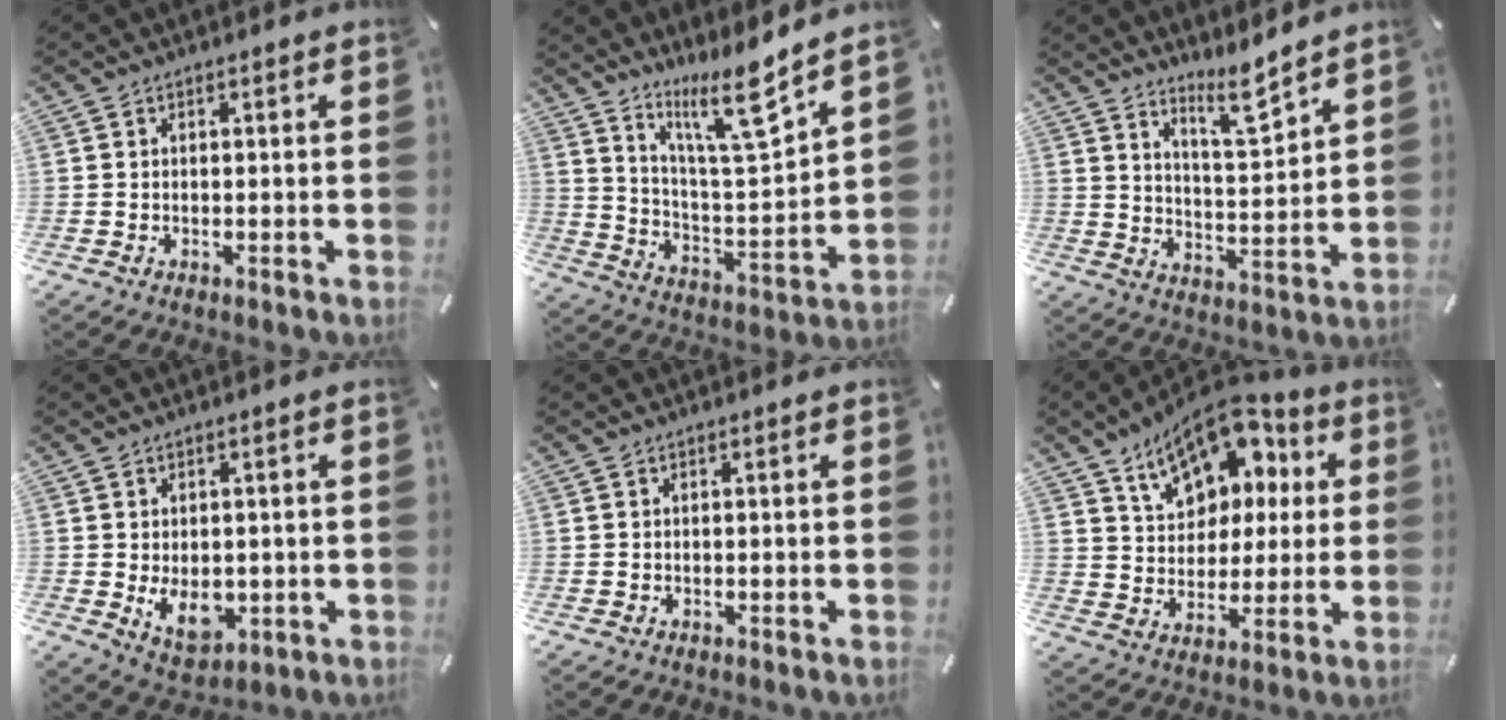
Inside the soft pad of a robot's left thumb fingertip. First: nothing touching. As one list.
[{"total": 14.2, "force": [11.0, 2.4, 8.6], "torque": [-0.160, -0.068, 0.182]}, {"total": 8.8, "force": [7.6, 1.5, 4.3], "torque": [-0.068, -0.057, 0.129]}, {"total": 7.8, "force": [-1.2, 5.6, 5.4], "torque": [-0.080, -0.007, -0.022]}, {"total": 0.0}, {"total": 13.9, "force": [8.3, 9.5, 5.9], "torque": [-0.104, -0.049, 0.152]}]